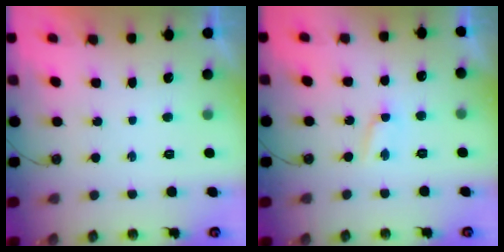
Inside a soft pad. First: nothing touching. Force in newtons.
{"total": 2.5, "press": 2.3, "slide": 0.8}